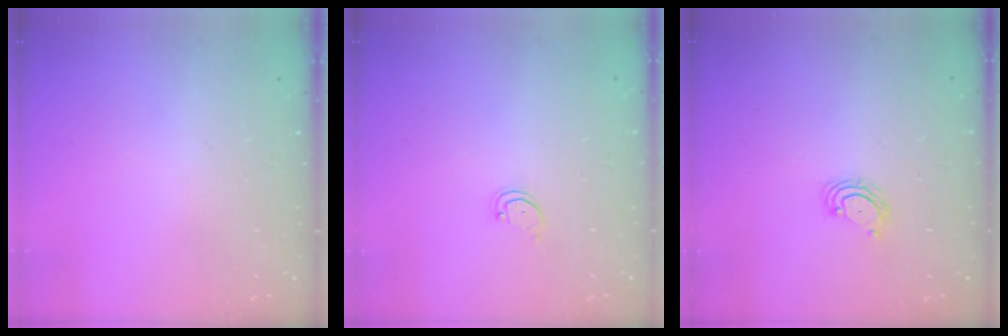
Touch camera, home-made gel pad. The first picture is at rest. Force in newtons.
{"total": 1.5, "press": 1.5, "slide": 0.1}
{"total": 4.1, "press": 4.1, "slide": 0.4}